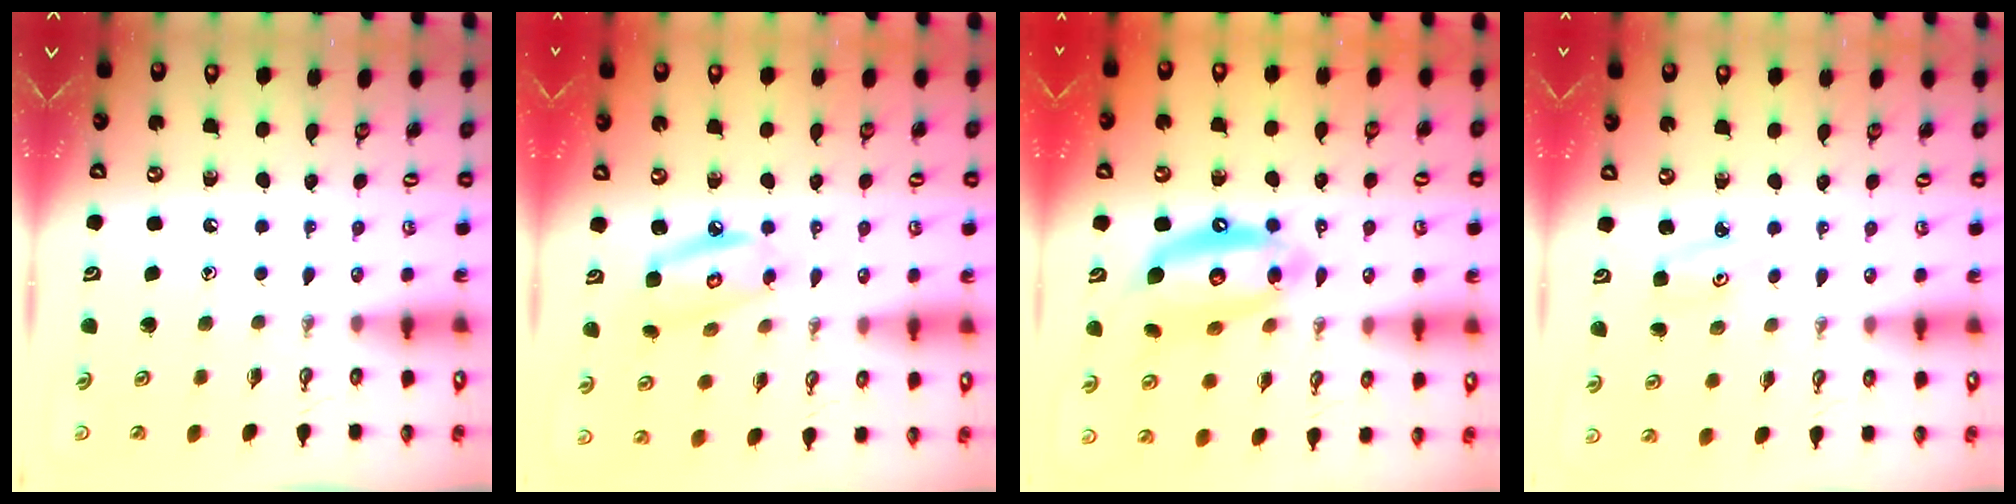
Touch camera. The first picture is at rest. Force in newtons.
{"total": 7.7, "press": 7.7, "slide": 0.6}
{"total": 14.4, "press": 14.3, "slide": 1.5}
{"total": 4.0, "press": 4.0, "slide": 0.5}